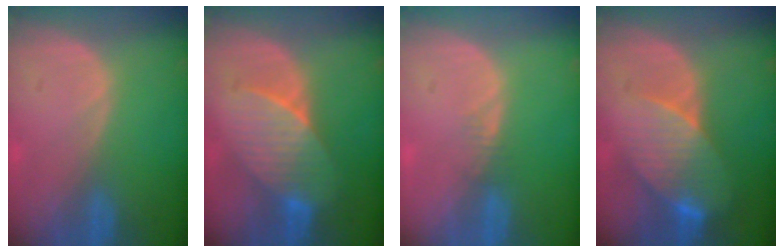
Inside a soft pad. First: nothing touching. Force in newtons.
{"total": 7.1, "press": 7.0, "slide": 1.3}
{"total": 1.3, "press": 1.2, "slide": 0.2}
{"total": 8.2, "press": 7.6, "slide": 3.1}